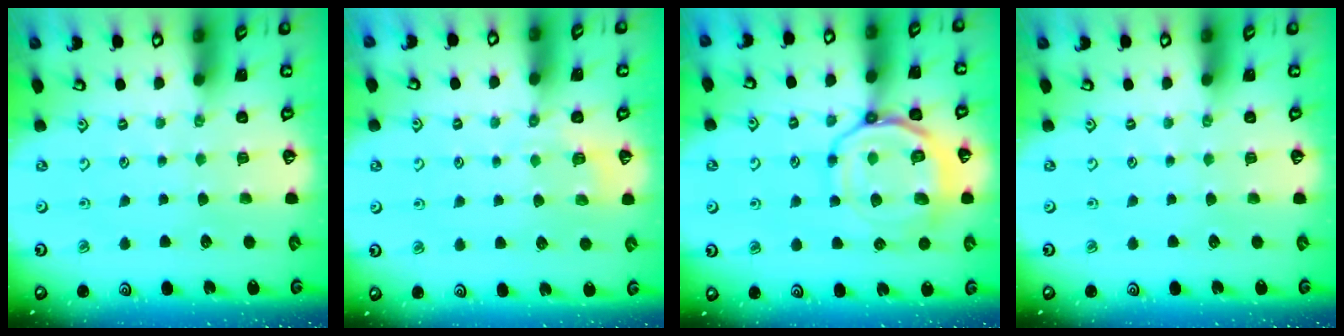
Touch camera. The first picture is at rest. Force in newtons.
{"total": 3.4, "press": 2.8, "slide": 1.9}
{"total": 14.9, "press": 14.8, "slide": 1.6}
{"total": 0.0}